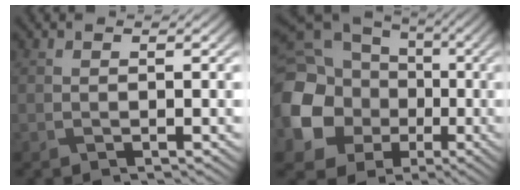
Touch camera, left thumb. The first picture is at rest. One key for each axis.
{"total": 17.1, "fx": -2.6, "fy": 15.0, "fz": 7.7, "tx": -0.240, "ty": -0.050, "tz": -0.056}